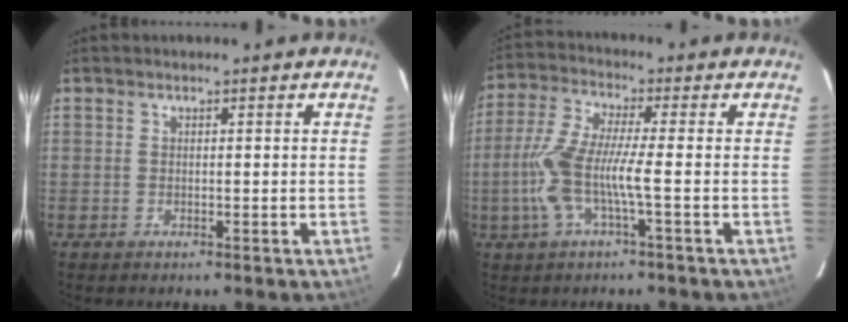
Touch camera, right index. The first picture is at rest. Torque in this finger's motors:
{"motor_torque": [1.09, -0.36, 0.86, 0.21]}